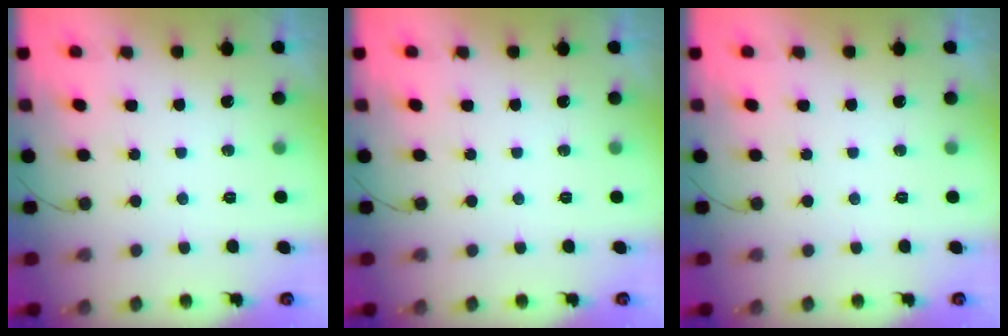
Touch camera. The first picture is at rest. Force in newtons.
{"total": 0.0}
{"total": 0.0}